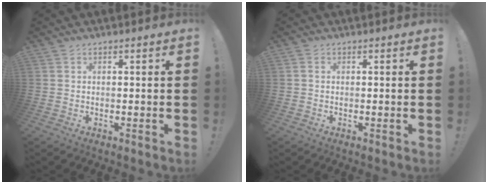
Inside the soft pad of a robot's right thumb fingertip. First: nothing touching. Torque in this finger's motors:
{"motor_torque": [-0.25, 0.02, -0.01, -0.01, -0.01]}